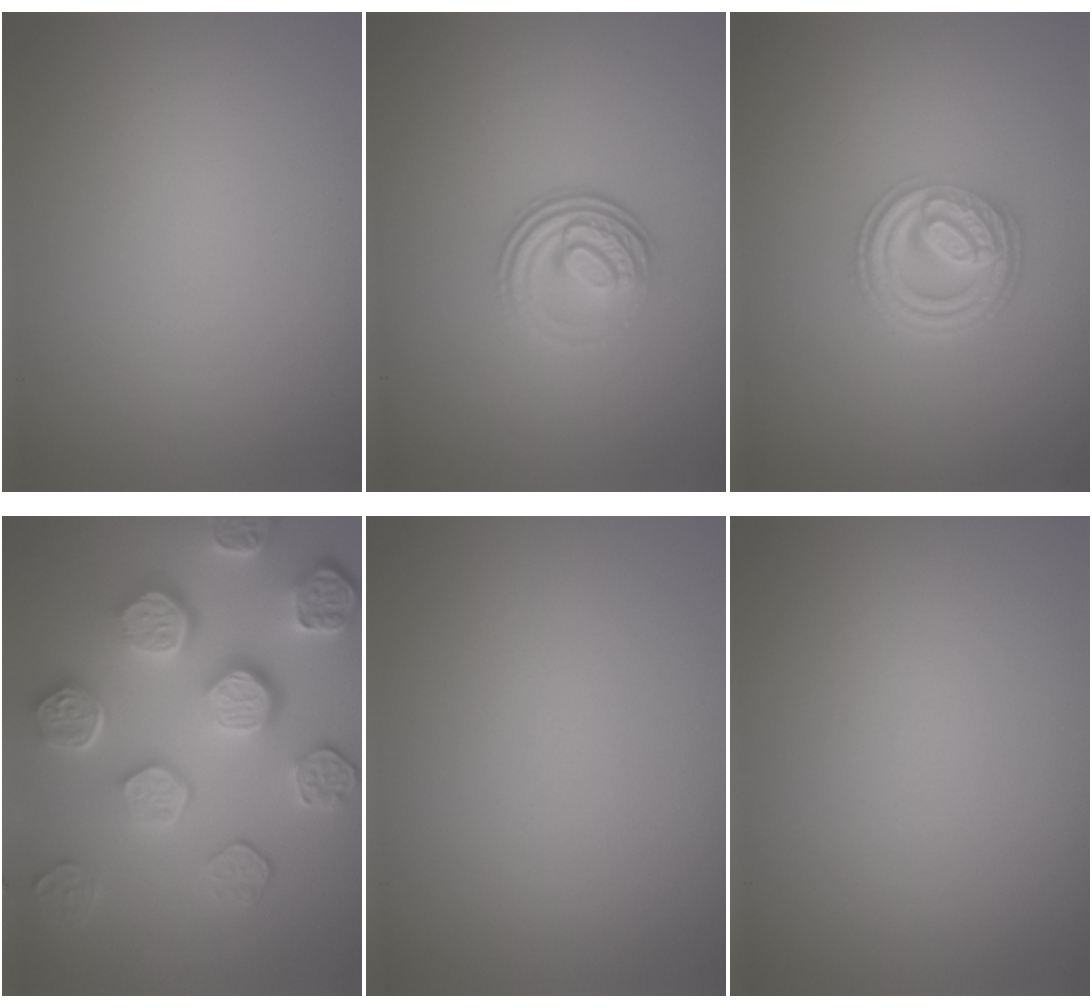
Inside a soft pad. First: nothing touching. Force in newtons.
{"total": 3.5, "press": 2.6, "slide": 2.4}
{"total": 4.8, "press": 3.7, "slide": 3.1}
{"total": 8.5, "press": 6.2, "slide": 5.7}
{"total": 0.0}
{"total": 0.0}